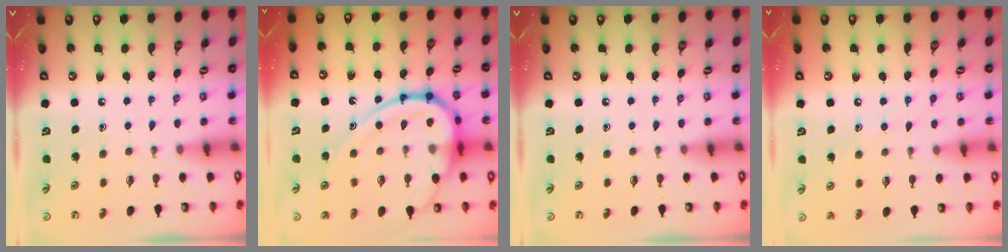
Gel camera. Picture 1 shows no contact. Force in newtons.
{"total": 22.0, "press": 21.9, "slide": 2.3}
{"total": 0.0}
{"total": 7.3, "press": 7.2, "slide": 0.7}